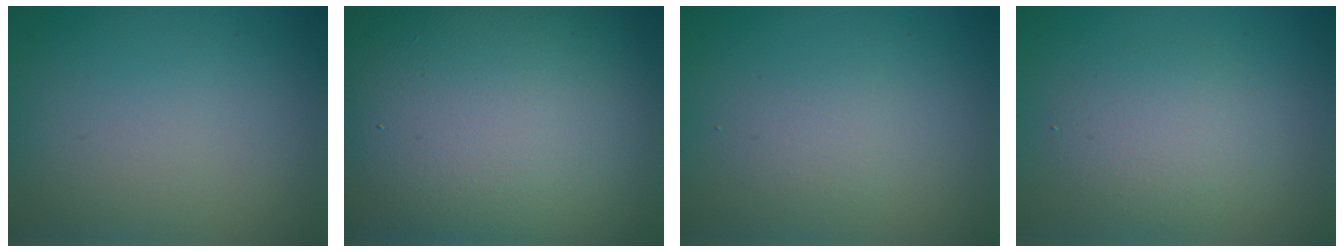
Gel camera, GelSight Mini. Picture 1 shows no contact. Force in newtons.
{"total": 18.4, "press": 18.3, "slide": 1.2}
{"total": 1.5, "press": 1.5, "slide": 0.1}
{"total": 2.9, "press": 2.9, "slide": 0.3}